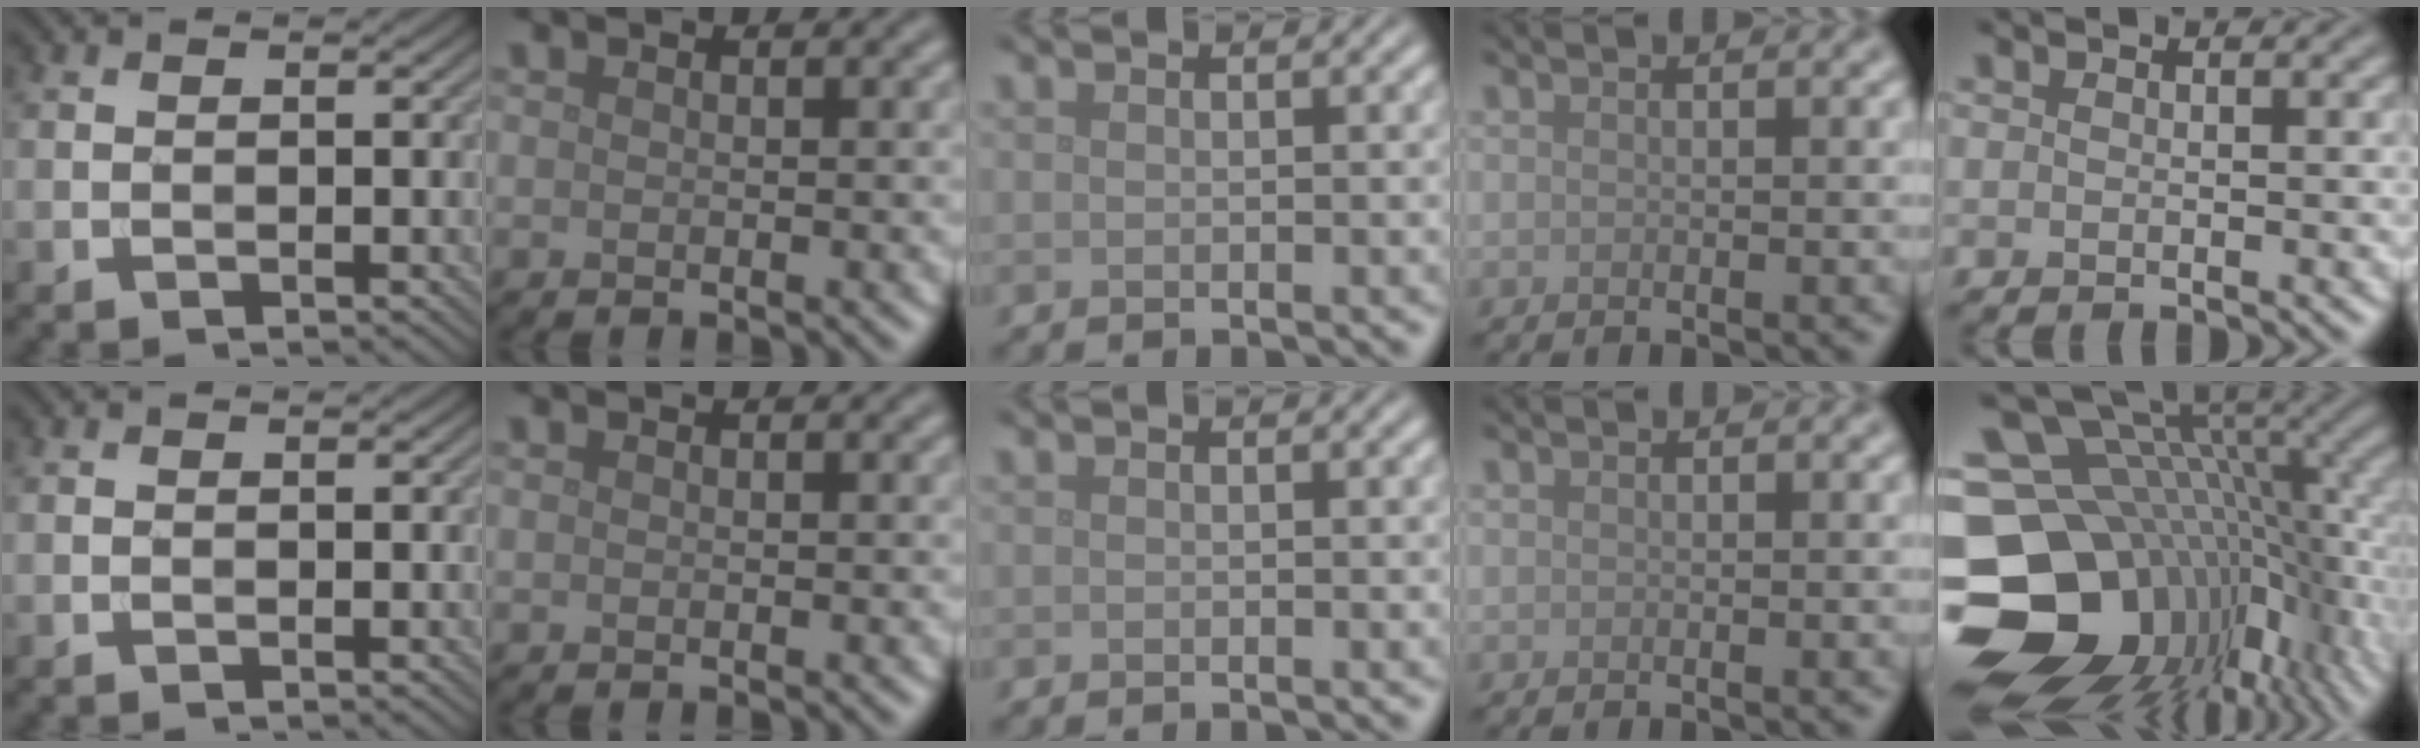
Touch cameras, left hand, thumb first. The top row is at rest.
{"little": {"total": 18.8, "force": [-4.4, 13.6, 12.2], "torque": [-0.236, -0.021, -0.043]}}